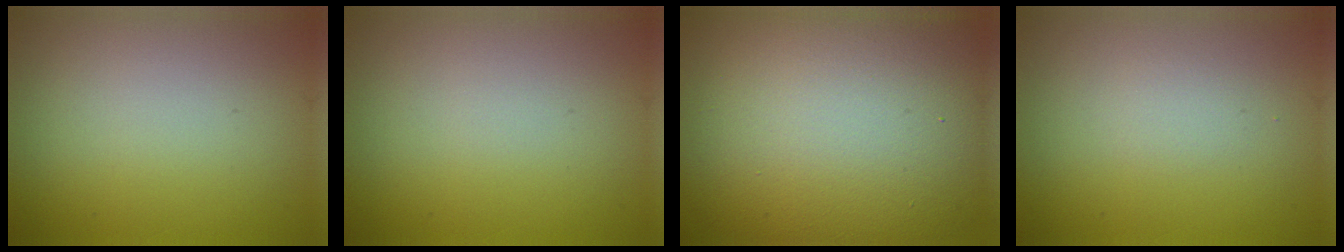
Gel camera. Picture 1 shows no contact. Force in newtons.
{"total": 0.0}
{"total": 18.2, "press": 18.2, "slide": 1.0}
{"total": 0.7, "press": 0.7, "slide": 0.0}